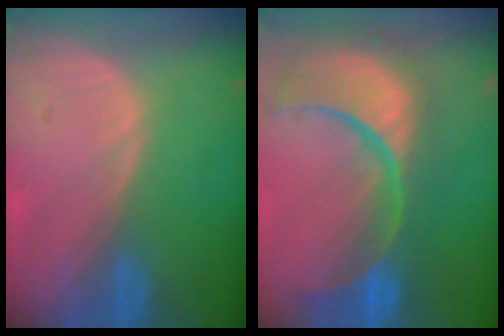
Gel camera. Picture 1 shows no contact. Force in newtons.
{"total": 14.8, "press": 11.7, "slide": 9.0}